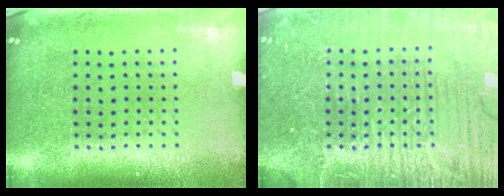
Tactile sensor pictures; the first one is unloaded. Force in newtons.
{"total": 7.3, "press": 7.2, "slide": 1.0}